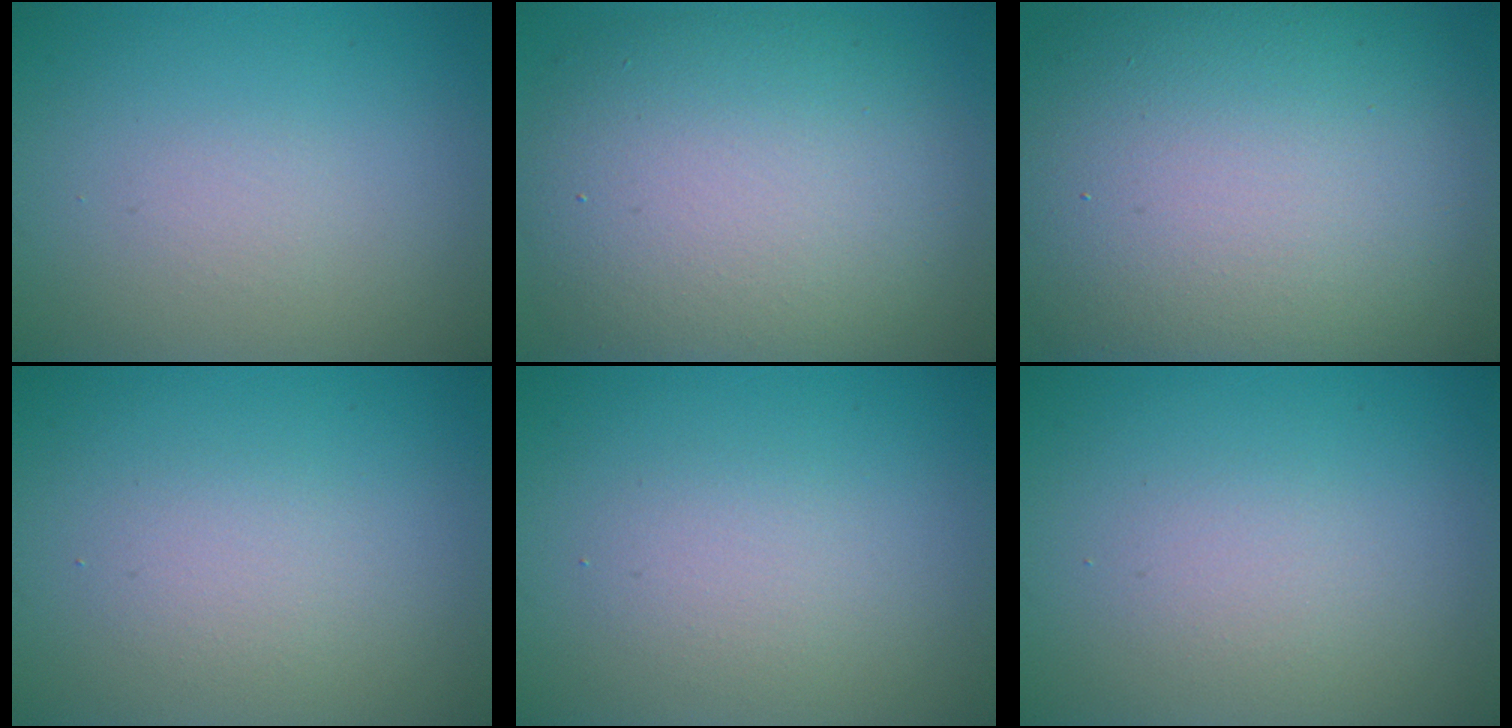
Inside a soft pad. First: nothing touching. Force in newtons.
{"total": 11.2, "press": 11.2, "slide": 0.4}
{"total": 18.1, "press": 18.1, "slide": 1.0}
{"total": 1.6, "press": 1.6, "slide": 0.2}
{"total": 1.9, "press": 1.9, "slide": 0.2}
{"total": 1.4, "press": 1.4, "slide": 0.1}